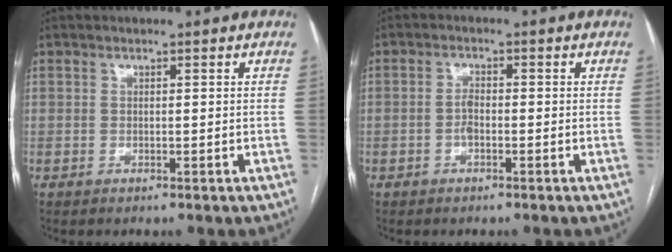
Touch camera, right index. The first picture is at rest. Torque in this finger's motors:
{"motor_torque": [0.54, 0.03, 0.00, 0.04]}